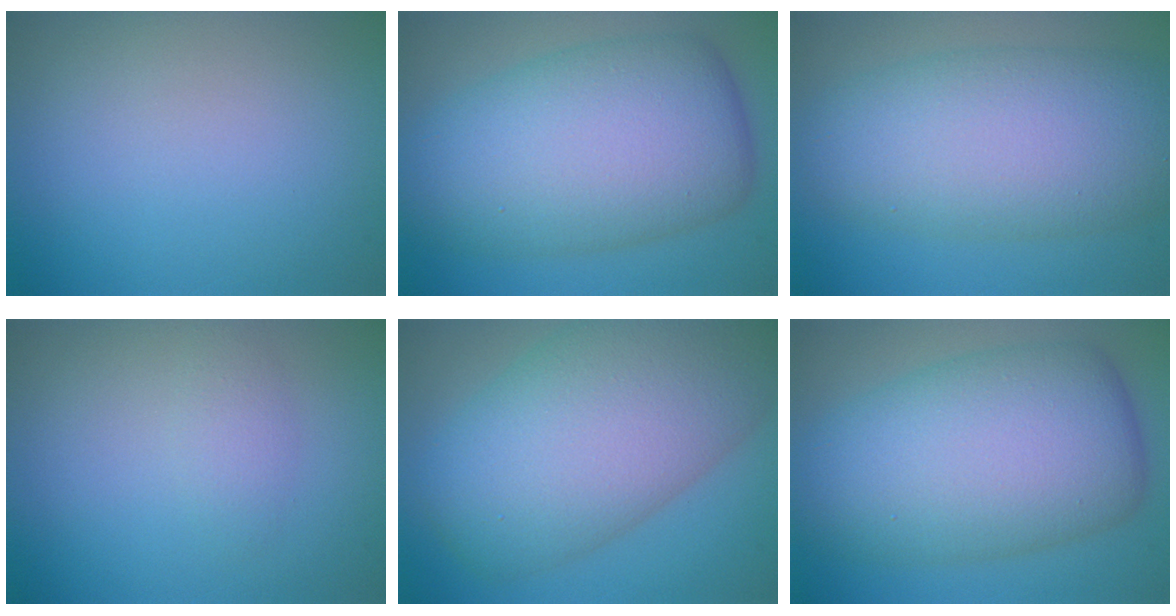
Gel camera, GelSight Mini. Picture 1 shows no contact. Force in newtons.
{"total": 12.2, "press": 12.2, "slide": 0.2}
{"total": 10.5, "press": 10.5, "slide": 0.2}
{"total": 1.4, "press": 1.4, "slide": 0.1}
{"total": 13.2, "press": 13.2, "slide": 0.5}
{"total": 12.2, "press": 12.2, "slide": 0.2}